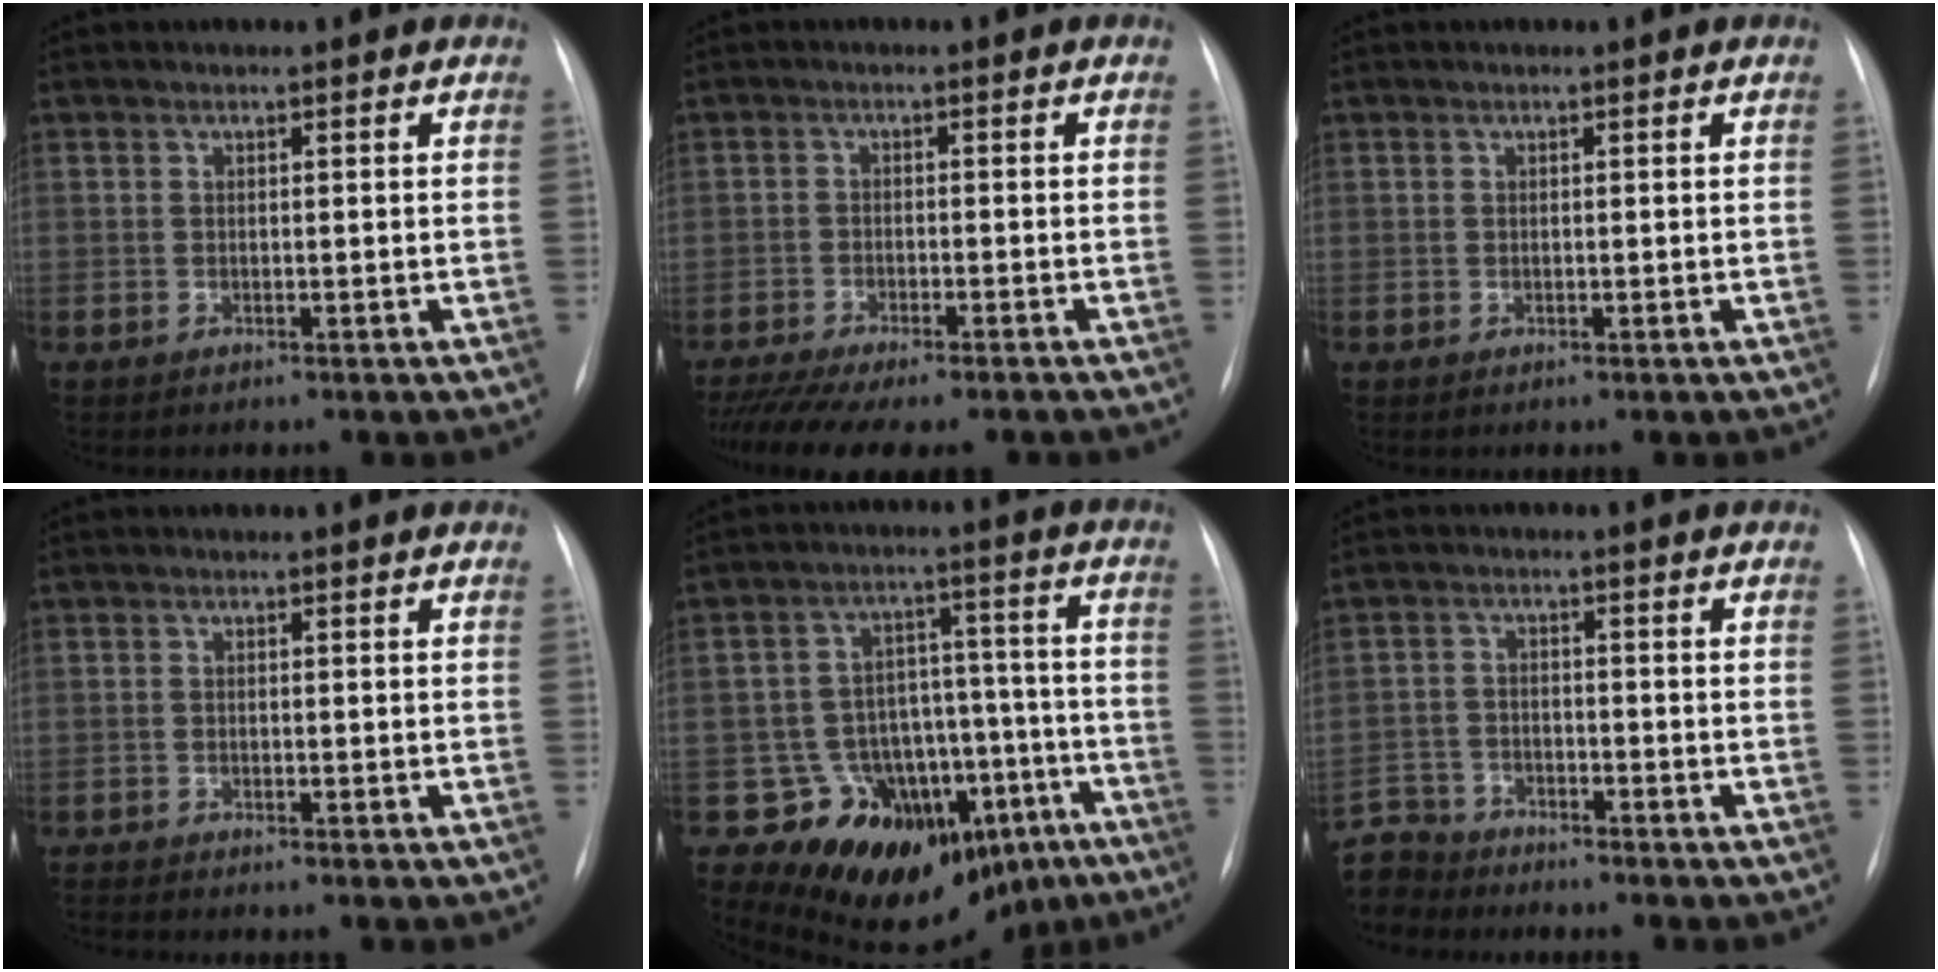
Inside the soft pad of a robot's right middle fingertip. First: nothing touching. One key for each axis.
{"total": 12.7, "fx": -10.7, "fy": 2.4, "fz": 6.4, "tx": -0.110, "ty": -0.016, "tz": -0.155}
{"total": 0.0}
{"total": 2.1, "fx": -2.0, "fy": -0.4, "fz": 0.6, "tx": -0.007, "ty": -0.004, "tz": -0.032}
{"total": 16.5, "fx": -10.9, "fy": 10.5, "fz": 6.5, "tx": -0.055, "ty": 0.094, "tz": -0.136}
{"total": 7.8, "fx": -7.3, "fy": 2.9, "fz": -0.1, "tx": -0.008, "ty": 0.004, "tz": -0.142}